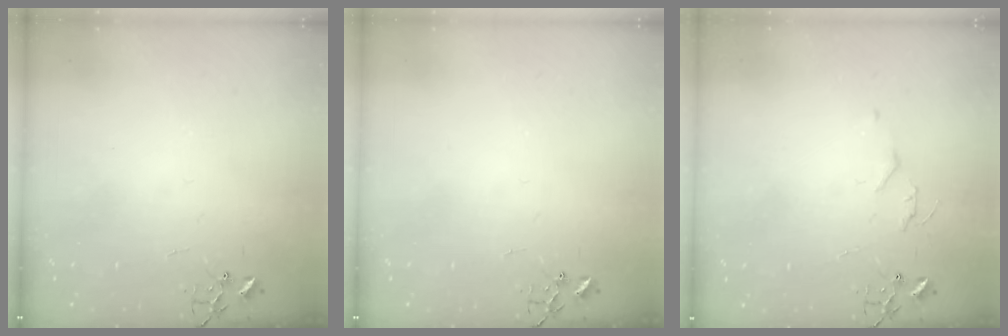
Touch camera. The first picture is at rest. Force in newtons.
{"total": 0.0}
{"total": 5.0, "press": 5.0, "slide": 0.7}